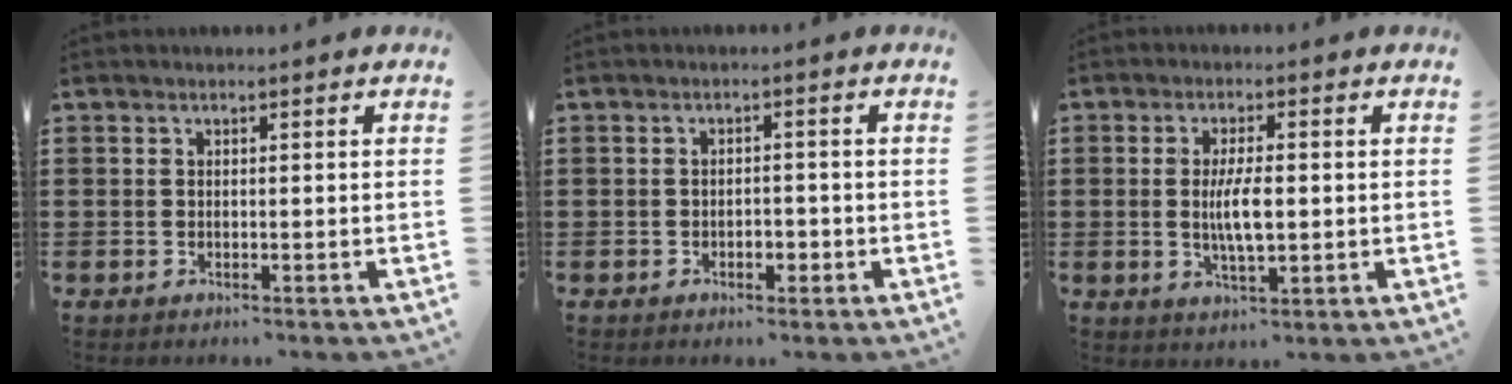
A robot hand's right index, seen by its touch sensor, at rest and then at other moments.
{"total": 1.8, "force": [-1.0, 1.0, 1.2], "torque": [-0.026, 0.000, -0.021]}
{"total": 5.8, "force": [-0.1, 1.8, 5.5], "torque": [-0.106, -0.007, -0.009]}